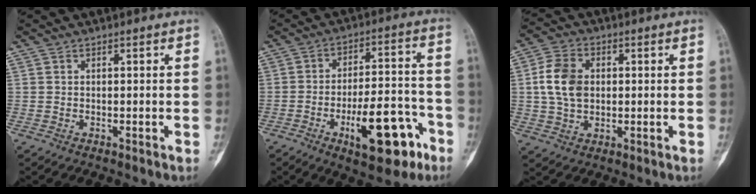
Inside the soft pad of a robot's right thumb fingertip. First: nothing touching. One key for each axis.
{"total": 15.9, "fx": -7.4, "fy": 6.3, "fz": 12.6, "tx": -0.166, "ty": 0.047, "tz": -0.105}
{"total": 8.8, "fx": 0.8, "fy": 6.4, "fz": 6.1, "tx": -0.109, "ty": 0.008, "tz": 0.015}